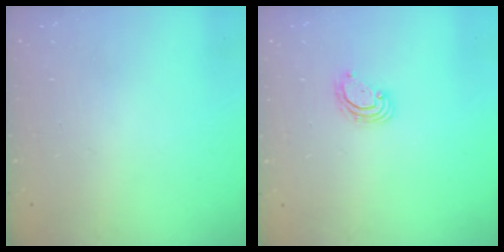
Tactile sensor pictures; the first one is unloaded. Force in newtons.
{"total": 3.4, "press": 3.4, "slide": 0.2}